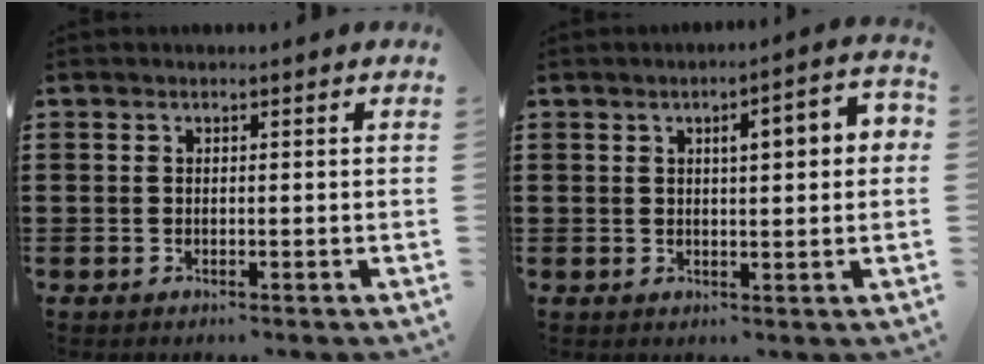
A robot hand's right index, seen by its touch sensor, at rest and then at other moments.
{"total": 4.2, "force": [0.7, 1.1, 4.0], "torque": [-0.059, 0.000, 0.004]}